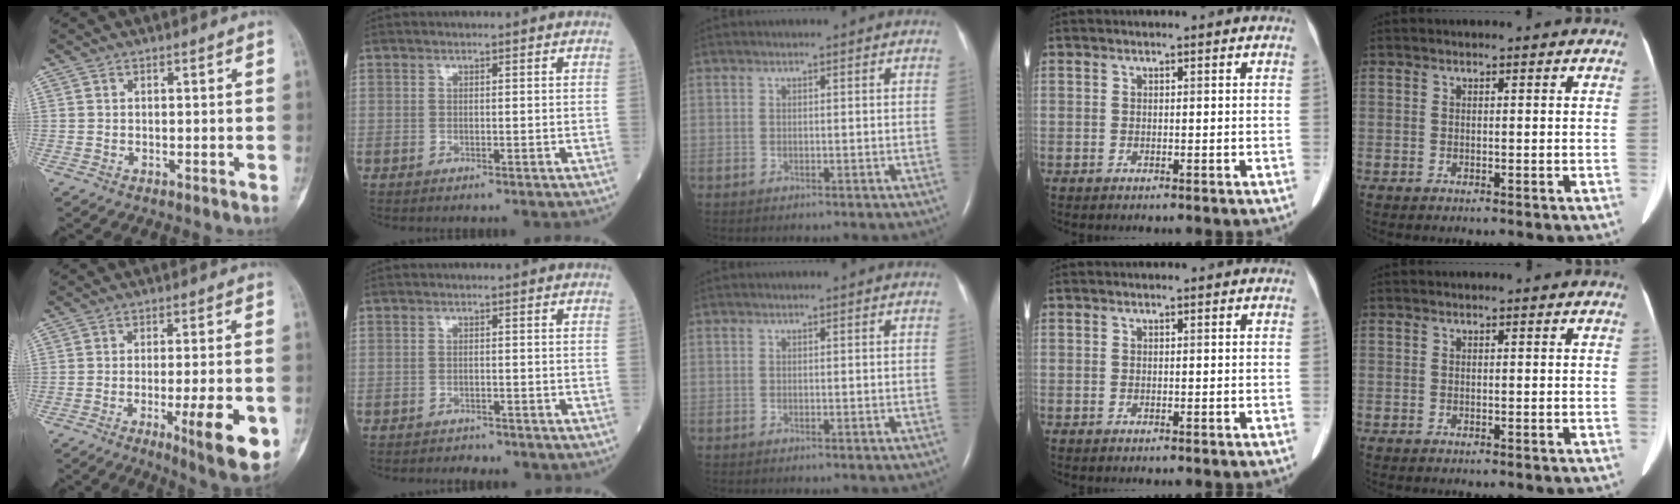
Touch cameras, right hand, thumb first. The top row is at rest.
{"thumb": {"total": 12.4, "force": [-4.1, 2.5, 11.4], "torque": [-0.154, -0.010, -0.051]}, "index": {"total": 2.2, "force": [-1.9, 1.1, 0.1], "torque": [-0.010, -0.001, -0.027]}}